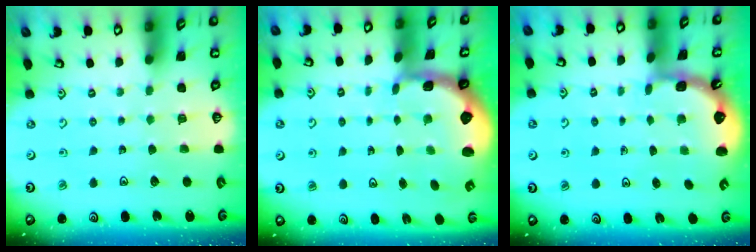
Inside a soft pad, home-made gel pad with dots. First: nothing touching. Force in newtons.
{"total": 2.3, "press": 1.5, "slide": 1.8}
{"total": 1.3, "press": 1.2, "slide": 0.1}